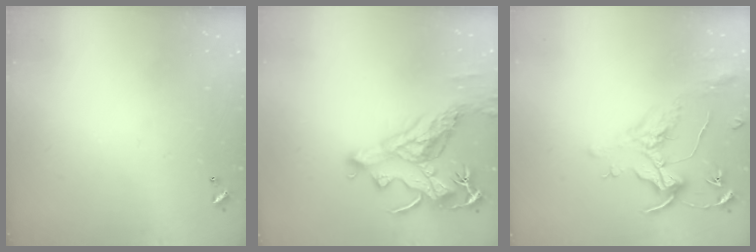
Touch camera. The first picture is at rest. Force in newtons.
{"total": 8.1, "press": 8.0, "slide": 1.4}
{"total": 1.6, "press": 1.4, "slide": 0.7}